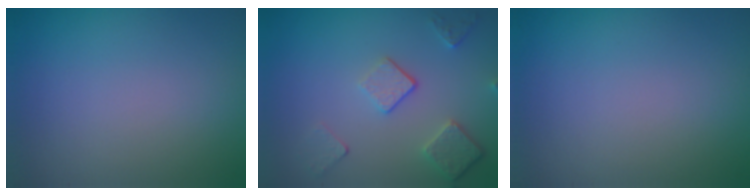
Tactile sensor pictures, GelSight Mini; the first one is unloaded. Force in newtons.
{"total": 3.5, "press": 2.7, "slide": 2.2}
{"total": 0.0}